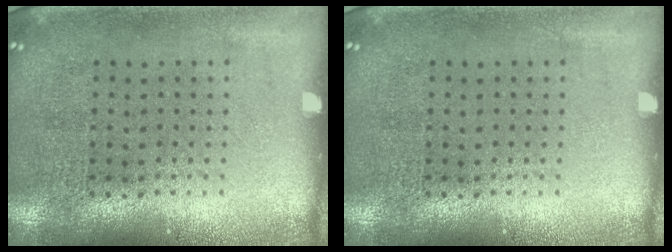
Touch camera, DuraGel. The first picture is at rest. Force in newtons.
{"total": 0.0}